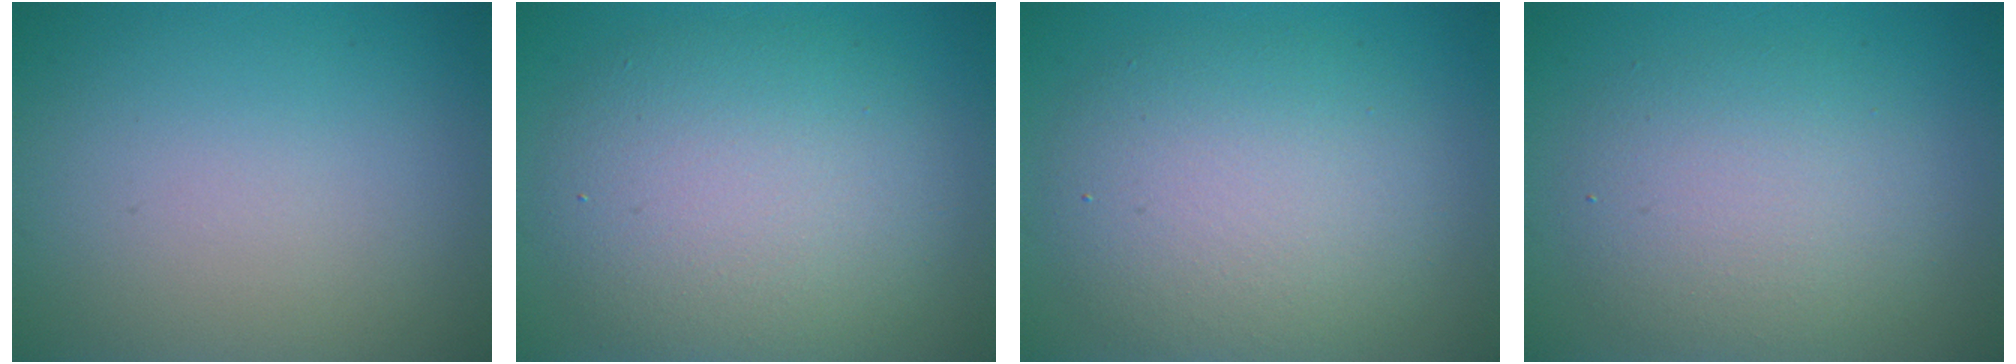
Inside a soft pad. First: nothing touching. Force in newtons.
{"total": 7.7, "press": 7.7, "slide": 0.5}
{"total": 6.5, "press": 6.5, "slide": 0.4}
{"total": 4.8, "press": 4.8, "slide": 0.2}